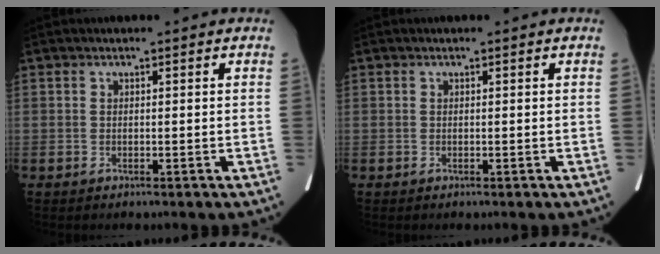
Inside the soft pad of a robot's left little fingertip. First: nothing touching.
{"total": 0.0}